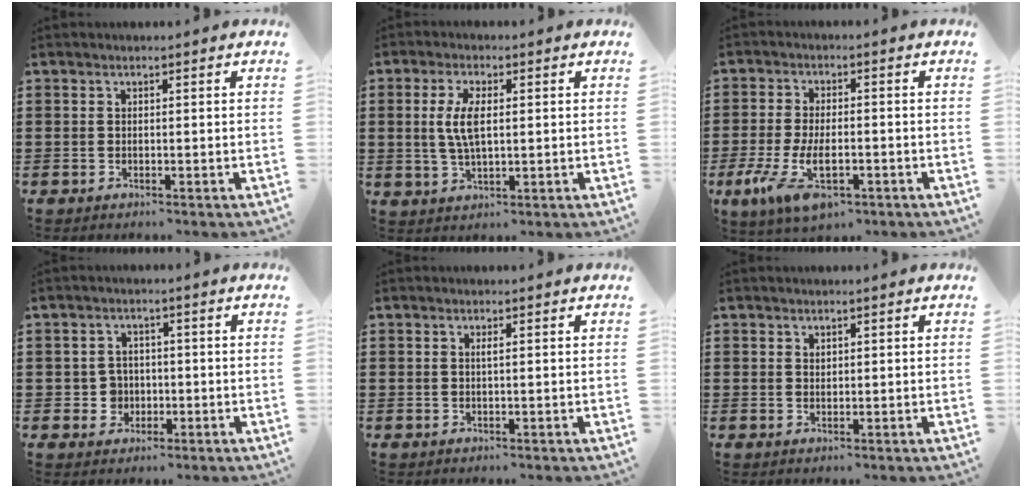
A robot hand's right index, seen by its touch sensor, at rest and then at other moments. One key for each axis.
{"total": 5.9, "fx": 0.7, "fy": 2.4, "fz": 5.3, "tx": -0.120, "ty": 0.003, "tz": 0.006}
{"total": 8.5, "fx": -3.5, "fy": 3.4, "fz": 7.0, "tx": -0.162, "ty": -0.013, "tz": -0.063}
{"total": 3.5, "fx": -0.8, "fy": 3.2, "fz": 1.2, "tx": -0.033, "ty": 0.005, "tz": -0.017}
{"total": 0.6, "fx": 0.1, "fy": -0.1, "fz": 0.6, "tx": -0.012, "ty": -0.003, "tz": 0.002}
{"total": 0.9, "fx": 0.8, "fy": 0.5, "fz": 0.1, "tx": -0.004, "ty": 0.002, "tz": 0.016}